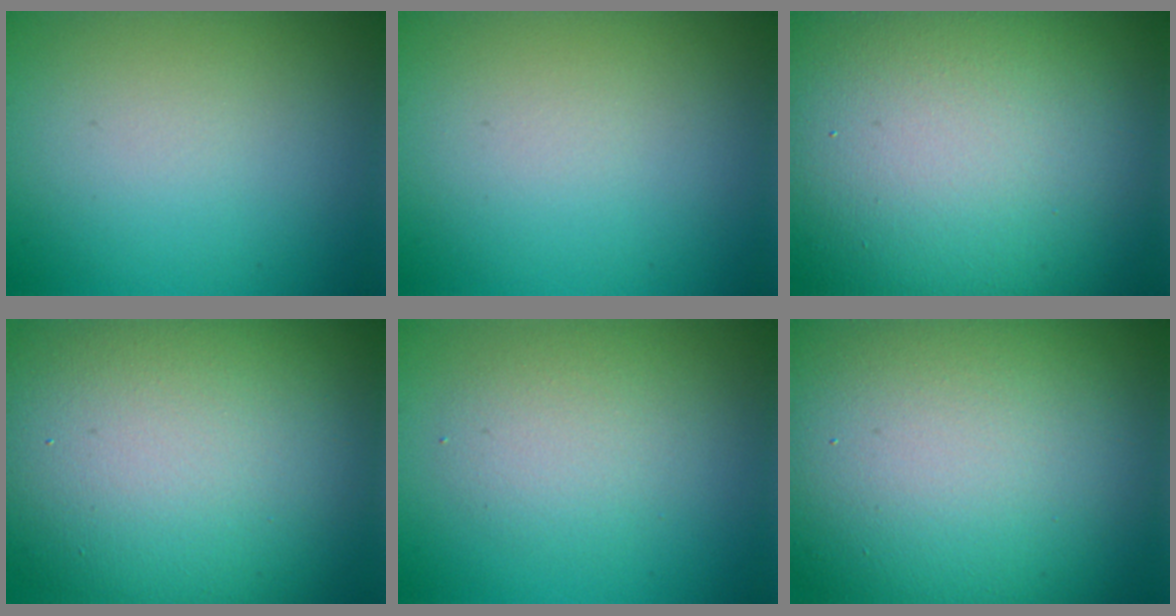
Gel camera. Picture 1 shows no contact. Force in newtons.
{"total": 0.0}
{"total": 24.5, "press": 24.4, "slide": 1.3}
{"total": 17.3, "press": 17.2, "slide": 1.1}
{"total": 2.7, "press": 2.7, "slide": 0.2}
{"total": 20.4, "press": 20.4, "slide": 1.1}